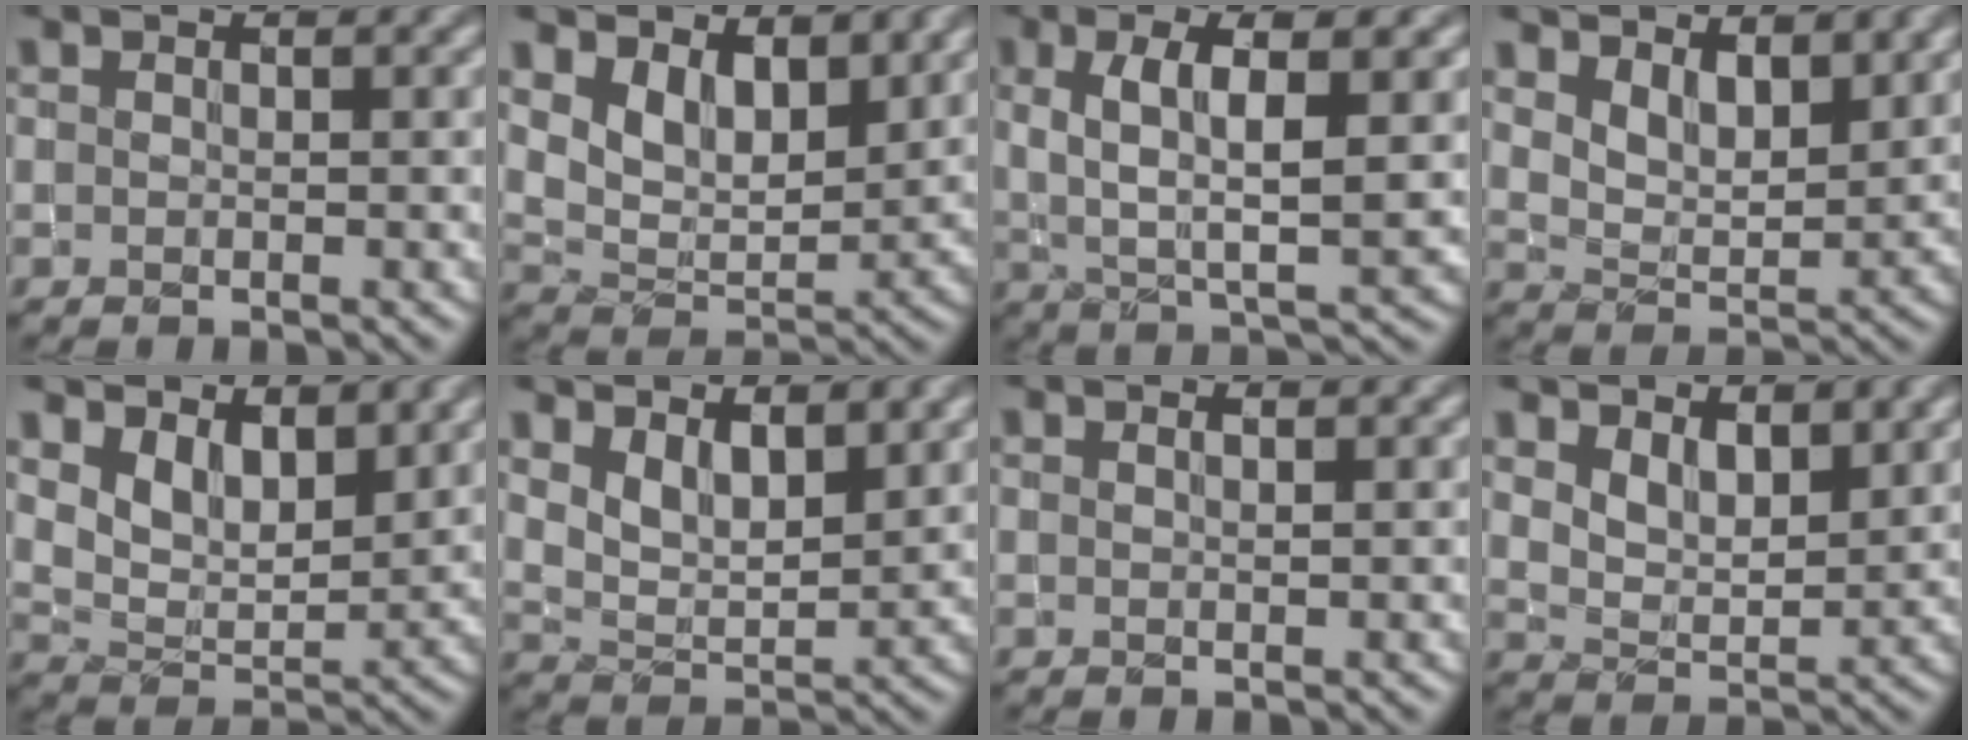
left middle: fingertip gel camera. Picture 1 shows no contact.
{"total": 5.1, "force": [3.4, 2.6, 2.8], "torque": [-0.061, -0.014, 0.056]}
{"total": 6.5, "force": [1.7, 1.9, 6.0], "torque": [-0.110, 0.000, 0.030]}
{"total": 5.3, "force": [4.1, 2.1, 2.7], "torque": [-0.047, -0.001, 0.059]}
{"total": 4.8, "force": [3.5, 2.2, 2.4], "torque": [-0.055, -0.010, 0.058]}
{"total": 4.6, "force": [3.2, 1.8, 2.8], "torque": [-0.051, -0.004, 0.057]}
{"total": 0.8, "force": [0.5, 0.2, 0.6], "torque": [-0.006, 0.003, 0.007]}
{"total": 4.0, "force": [2.9, 1.7, 2.1], "torque": [-0.042, -0.005, 0.053]}